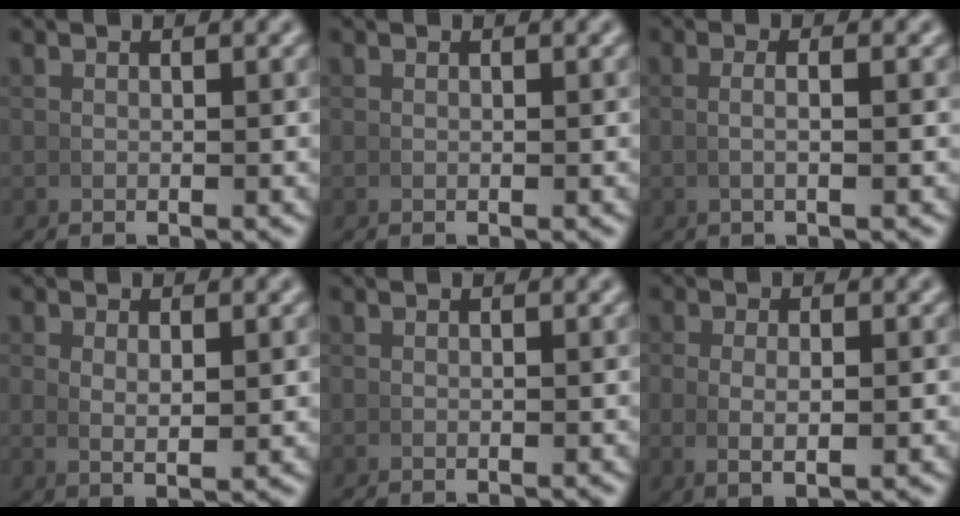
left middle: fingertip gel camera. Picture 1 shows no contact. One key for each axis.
{"total": 0.0}
{"total": 1.6, "fx": 0.0, "fy": -0.2, "fz": 1.6, "tx": -0.033, "ty": -0.001, "tz": 0.001}
{"total": 2.2, "fx": 0.6, "fy": 0.7, "fz": 2.0, "tx": -0.042, "ty": -0.015, "tz": 0.025}
{"total": 0.0}
{"total": 2.8, "fx": 0.0, "fy": 1.2, "fz": 2.6, "tx": -0.057, "ty": -0.011, "tz": 0.011}